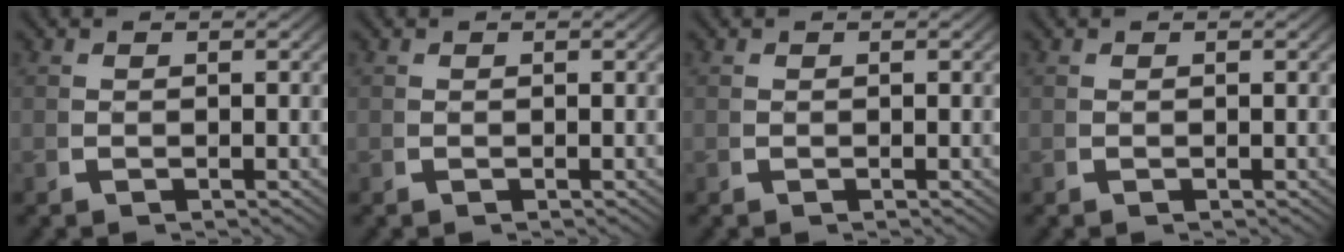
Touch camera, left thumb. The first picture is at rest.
{"total": 0.0}
{"total": 0.0}
{"total": 0.0}